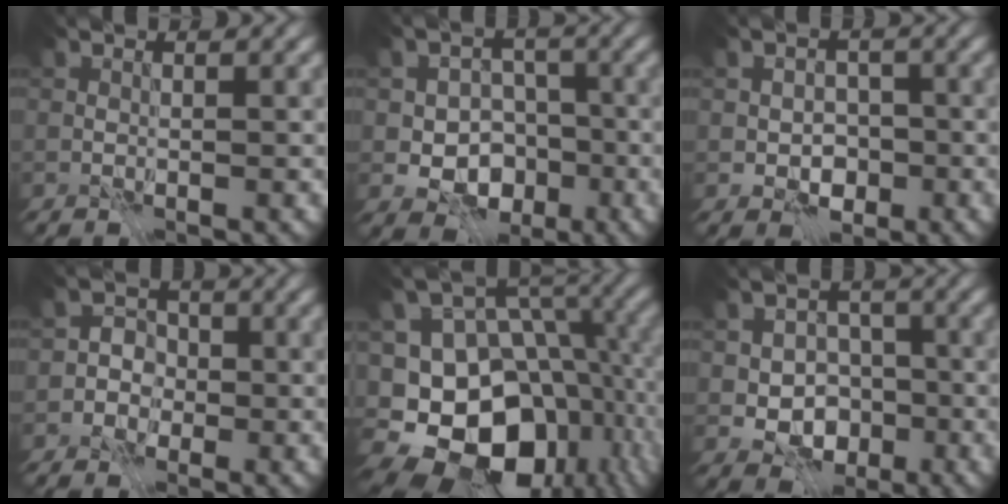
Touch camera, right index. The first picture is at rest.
{"total": 6.8, "force": [-2.6, 5.4, 3.3], "torque": [-0.026, -0.002, -0.064]}
{"total": 3.3, "force": [-1.4, 2.4, 1.8], "torque": [-0.023, -0.005, -0.028]}
{"total": 2.8, "force": [-1.3, 2.4, 0.9], "torque": [0.014, 0.006, -0.039]}
{"total": 16.6, "force": [-6.5, 11.9, 9.6], "torque": [-0.160, -0.025, -0.092]}
{"total": 5.5, "force": [-1.9, 4.2, 2.9], "torque": [-0.031, -0.002, -0.047]}